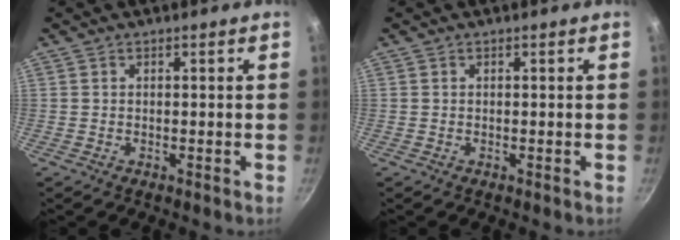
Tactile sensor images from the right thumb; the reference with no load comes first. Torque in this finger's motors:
{"motor_torque": [-0.02, 0.02, -0.24, 0.13, 0.00]}